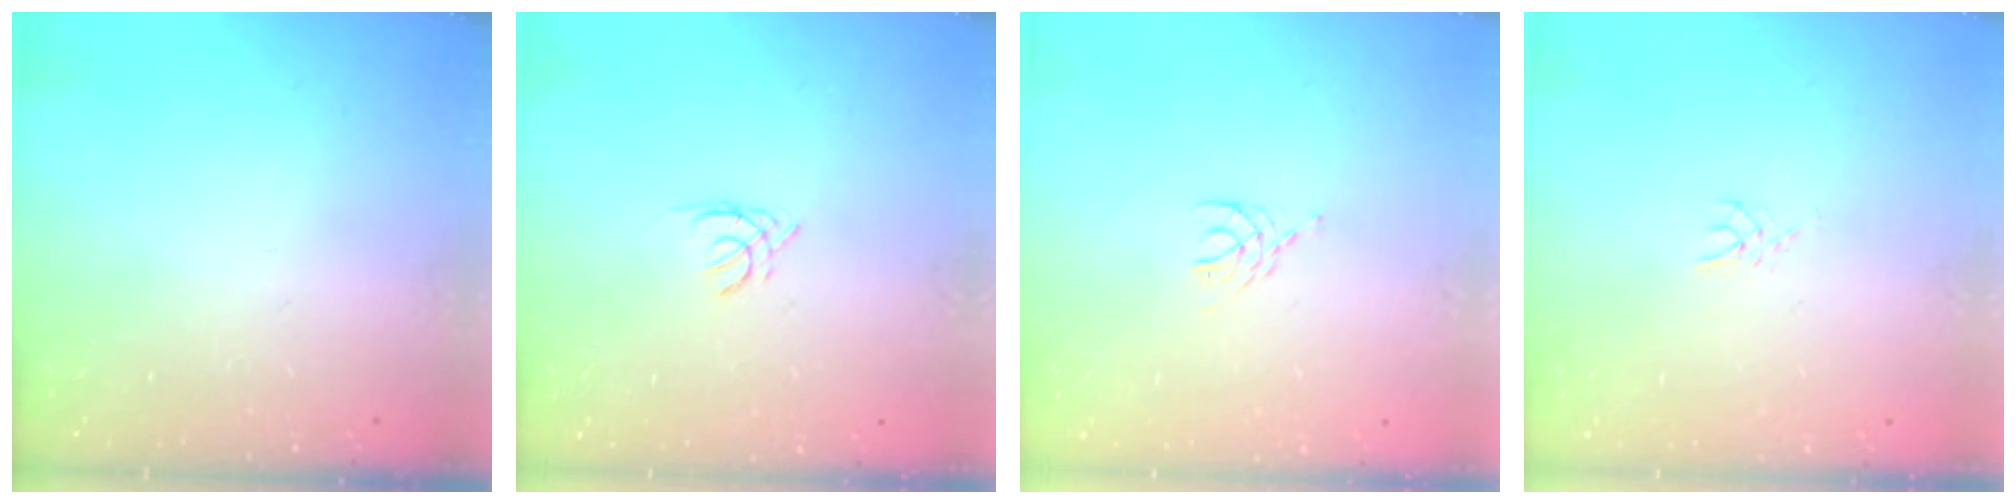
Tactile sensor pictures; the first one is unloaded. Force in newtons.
{"total": 1.7, "press": 1.7, "slide": 0.3}
{"total": 3.2, "press": 3.1, "slide": 0.4}
{"total": 2.5, "press": 2.4, "slide": 0.4}